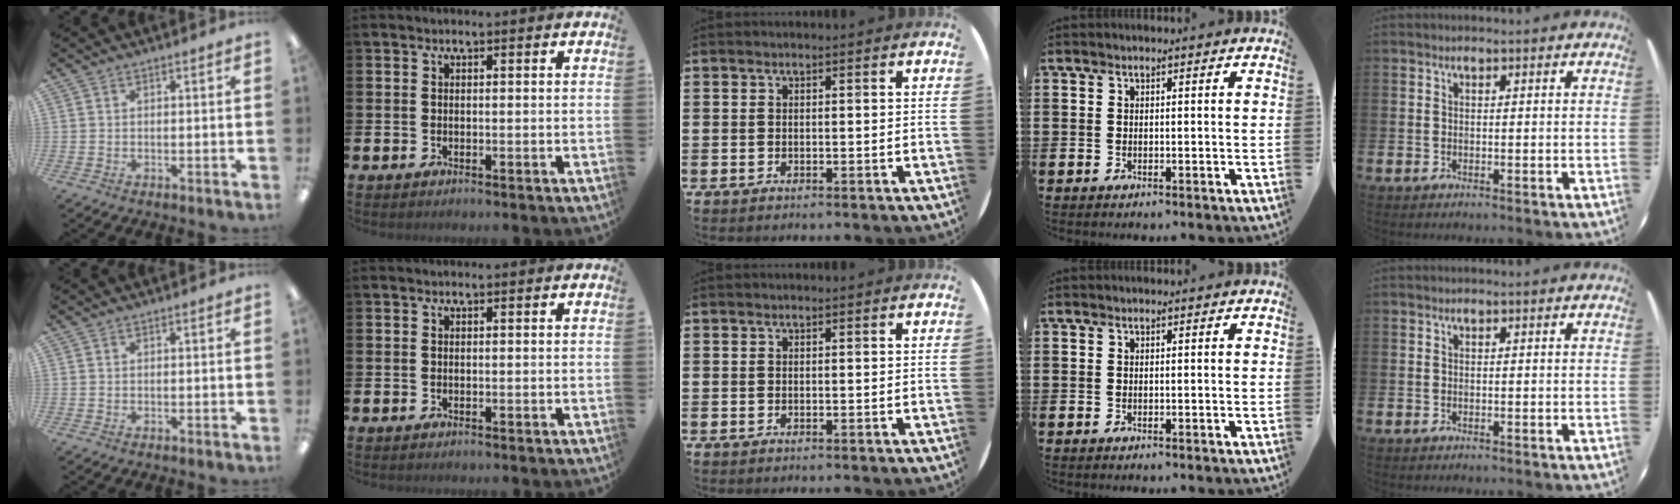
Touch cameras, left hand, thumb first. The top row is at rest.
{}